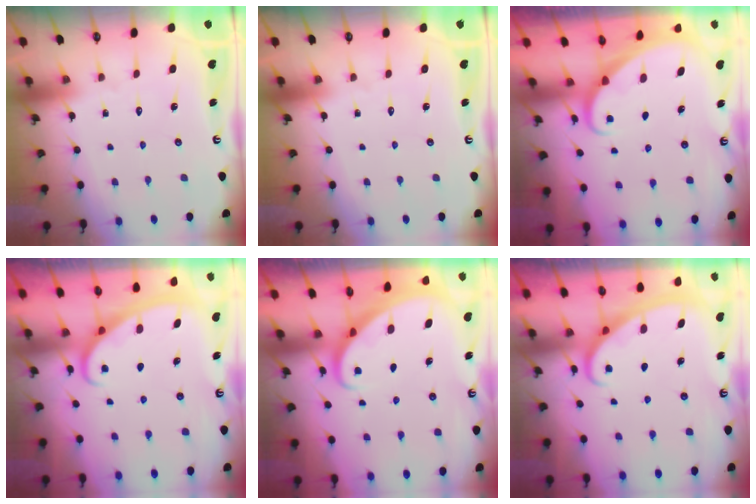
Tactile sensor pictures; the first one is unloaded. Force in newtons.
{"total": 0.0}
{"total": 1.6, "press": 1.6, "slide": 0.0}
{"total": 2.8, "press": 2.8, "slide": 0.4}
{"total": 2.3, "press": 2.3, "slide": 0.3}
{"total": 2.9, "press": 2.9, "slide": 0.3}